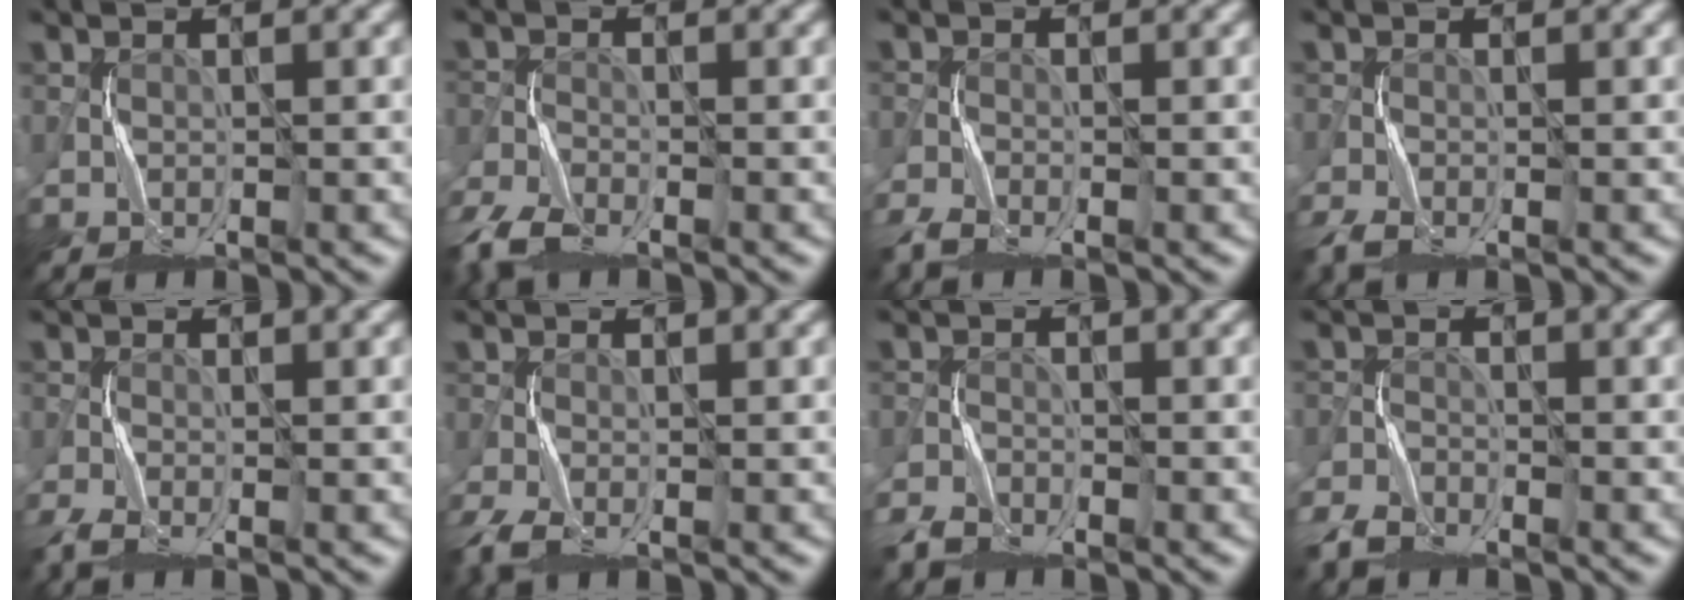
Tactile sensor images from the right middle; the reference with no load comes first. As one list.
[{"total": 5.0, "force": [-4.0, 1.7, 2.4], "torque": [-0.058, -0.012, -0.090]}, {"total": 3.0, "force": [-2.6, 0.8, 1.3], "torque": [-0.037, -0.009, -0.059]}, {"total": 2.5, "force": [-1.9, 0.8, 1.4], "torque": [-0.042, -0.007, -0.039]}, {"total": 2.8, "force": [-2.3, 0.6, 1.5], "torque": [-0.044, -0.009, -0.051]}, {"total": 3.2, "force": [-2.2, 1.1, 2.0], "torque": [-0.058, -0.010, -0.046]}, {"total": 3.3, "force": [-3.0, 1.2, 0.8], "torque": [-0.022, -0.009, -0.067]}, {"total": 3.9, "force": [-3.5, 1.3, 1.1], "torque": [-0.028, -0.012, -0.076]}]